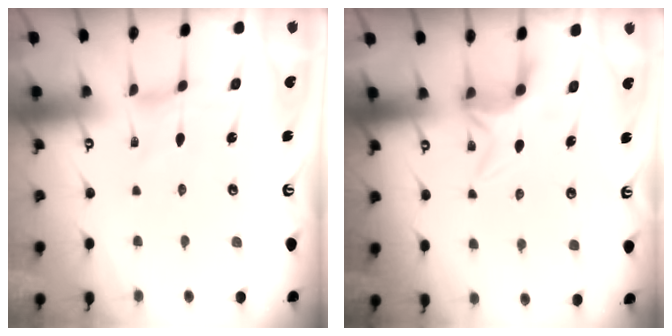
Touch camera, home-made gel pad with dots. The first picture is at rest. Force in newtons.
{"total": 5.9, "press": 5.7, "slide": 1.4}